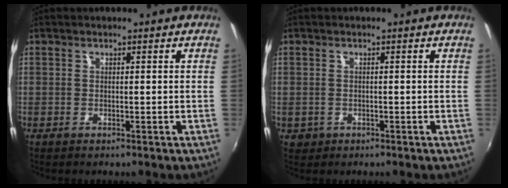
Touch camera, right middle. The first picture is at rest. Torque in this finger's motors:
{"motor_torque": [-0.57, -0.27, -0.01, -0.01]}